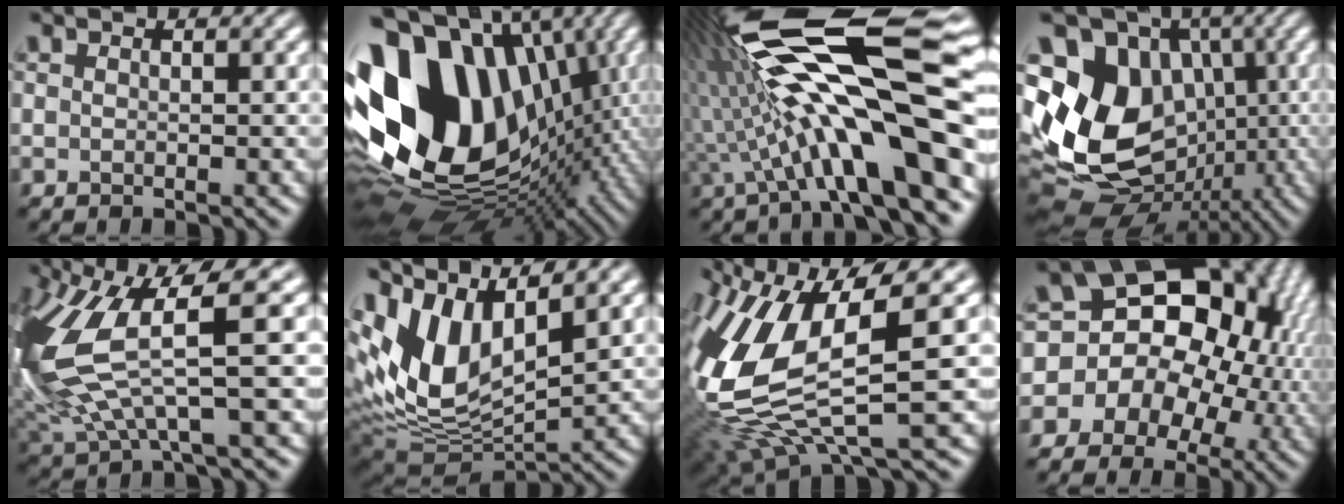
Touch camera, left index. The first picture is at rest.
{"total": 18.7, "force": [0.3, 13.8, 12.7], "torque": [-0.274, 0.005, 0.021]}
{"total": 16.3, "force": [0.3, 4.0, 15.8], "torque": [-0.266, 0.031, 0.009]}
{"total": 14.3, "force": [-0.4, 11.4, 8.6], "torque": [-0.189, 0.011, 0.012]}
{"total": 10.6, "force": [1.9, 3.2, 9.9], "torque": [-0.244, -0.005, 0.051]}
{"total": 10.2, "force": [3.7, 4.8, 8.2], "torque": [-0.194, 0.003, 0.082]}
{"total": 12.1, "force": [-0.6, 4.9, 11.0], "torque": [-0.259, -0.014, 0.007]}
{"total": 18.5, "force": [-1.0, 16.1, 8.9], "torque": [-0.132, 0.039, -0.036]}